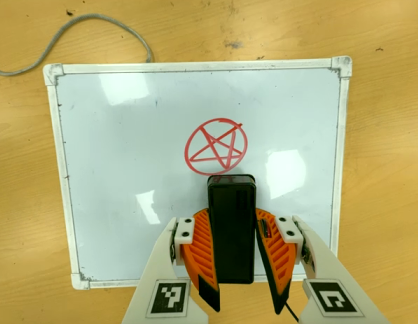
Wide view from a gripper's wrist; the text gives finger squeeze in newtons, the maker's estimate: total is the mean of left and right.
{"total": 9.1, "left": 7.4, "right": 10.8}